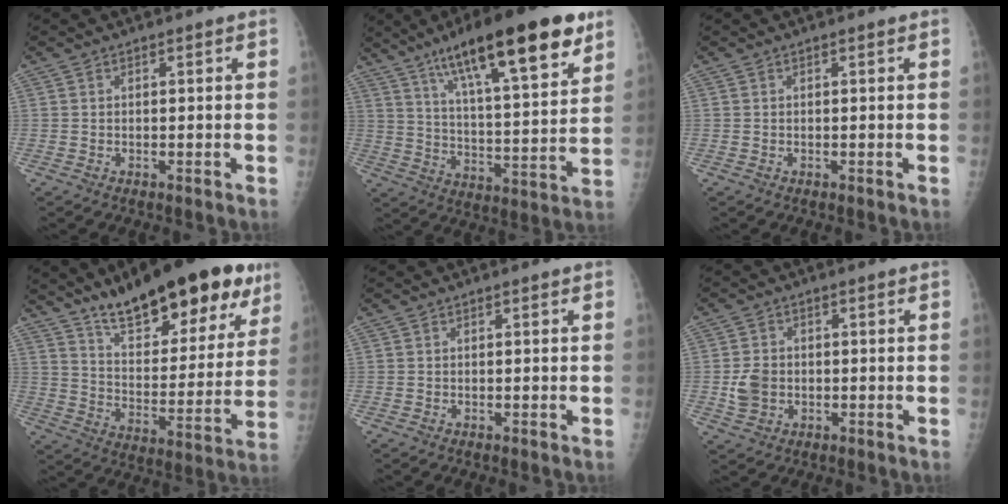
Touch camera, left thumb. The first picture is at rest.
{"total": 24.2, "force": [14.3, 5.9, 18.6], "torque": [-0.274, -0.039, 0.228]}
{"total": 0.0}
{"total": 25.9, "force": [17.4, 9.1, 16.9], "torque": [-0.206, -0.065, 0.265]}
{"total": 0.0}
{"total": 4.9, "force": [-0.8, 4.1, 2.7], "torque": [-0.041, 0.004, -0.012]}